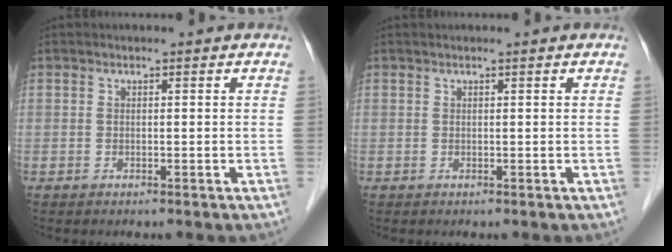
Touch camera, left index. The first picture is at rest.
{"total": 1.4, "force": [1.3, -0.1, 0.5], "torque": [-0.009, 0.018, 0.021]}